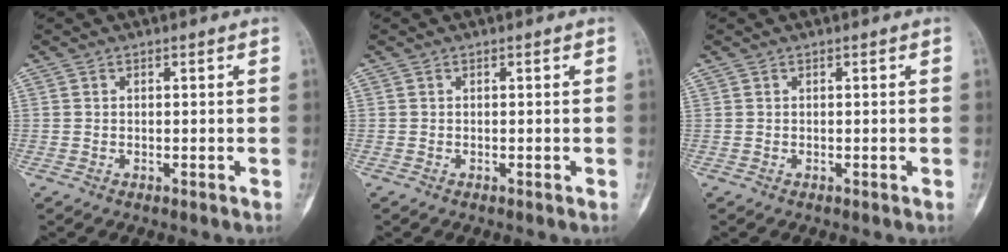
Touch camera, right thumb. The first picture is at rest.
{"total": 0.0}
{"total": 0.0}